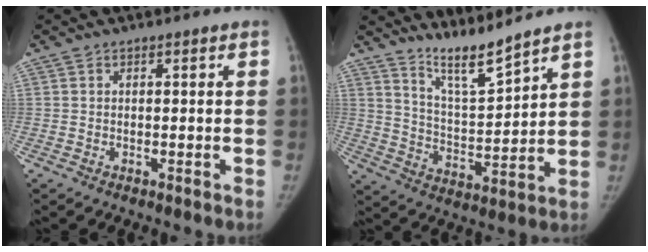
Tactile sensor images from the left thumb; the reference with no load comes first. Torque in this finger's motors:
{"motor_torque": [0.77, -0.41, 0.59, -0.71, 0.02]}